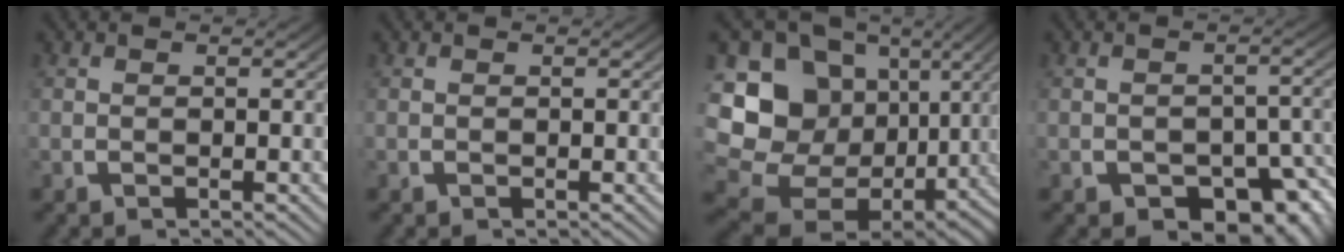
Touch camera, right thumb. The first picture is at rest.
{"total": 0.0}
{"total": 18.4, "force": [-1.0, 14.6, 11.1], "torque": [-0.221, -0.049, 0.000]}
{"total": 6.0, "force": [-3.1, 3.5, 3.7], "torque": [-0.051, -0.029, -0.035]}